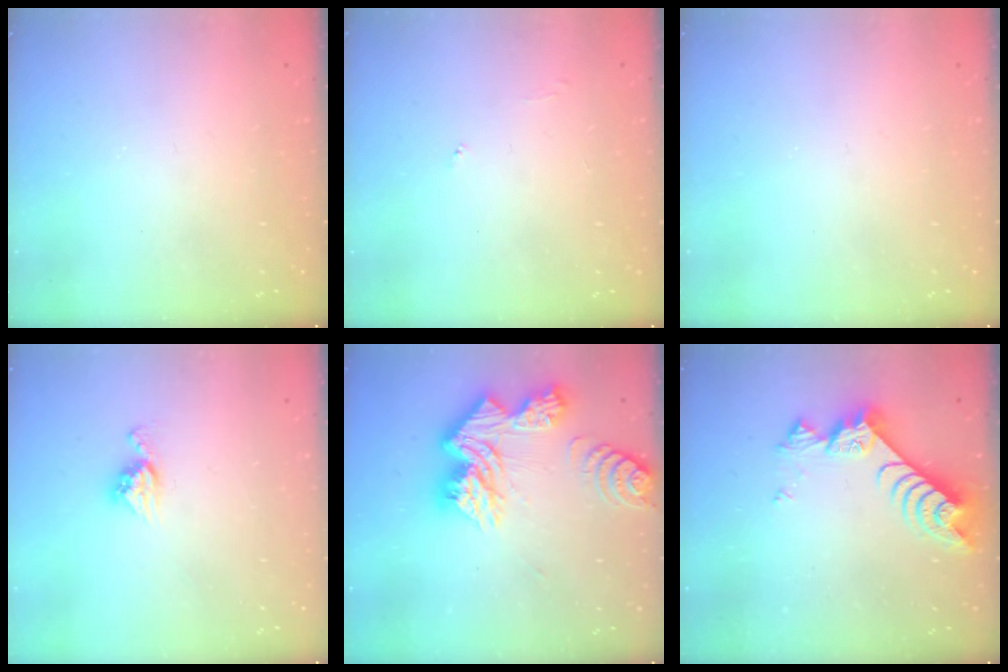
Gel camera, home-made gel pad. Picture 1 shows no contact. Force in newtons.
{"total": 3.9, "press": 3.9, "slide": 0.3}
{"total": 0.0}
{"total": 7.1, "press": 7.1, "slide": 0.3}
{"total": 20.1, "press": 20.0, "slide": 1.8}
{"total": 7.9, "press": 7.9, "slide": 0.7}